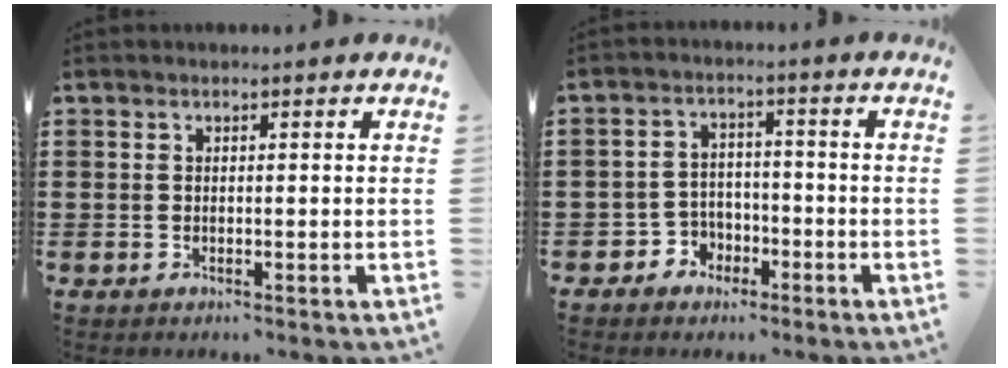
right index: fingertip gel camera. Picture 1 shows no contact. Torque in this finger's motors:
{"motor_torque": [0.82, 1.32, 0.04, -0.02]}